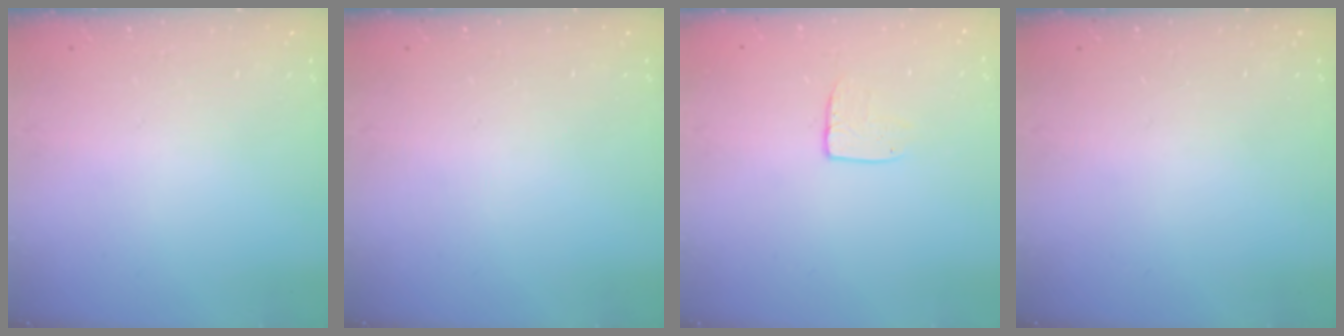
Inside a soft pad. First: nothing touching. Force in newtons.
{"total": 0.0}
{"total": 6.7, "press": 6.7, "slide": 0.5}
{"total": 0.0}